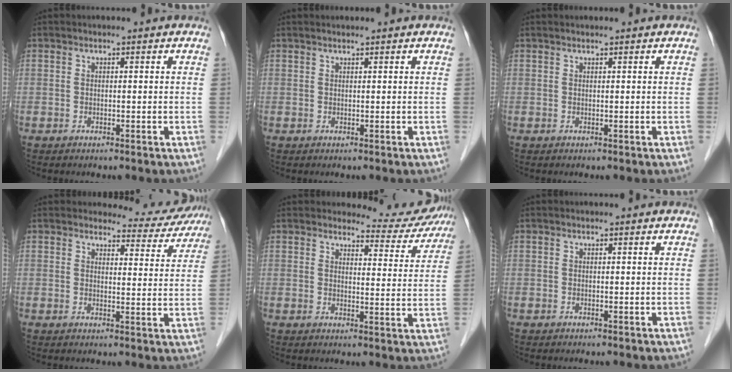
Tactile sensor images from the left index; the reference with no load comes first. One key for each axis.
{"total": 1.0, "fx": 0.9, "fy": -0.1, "fz": 0.4, "tx": -0.008, "ty": 0.012, "tz": 0.021}
{"total": 0.7, "fx": 0.7, "fy": -0.1, "fz": 0.3, "tx": -0.007, "ty": 0.010, "tz": 0.015}
{"total": 7.4, "fx": 7.2, "fy": 1.7, "fz": -0.2, "tx": 0.012, "ty": -0.015, "tz": 0.072}
{"total": 8.1, "fx": 7.9, "fy": 1.5, "fz": -0.2, "tx": 0.010, "ty": -0.022, "tz": 0.086}
{"total": 0.0}